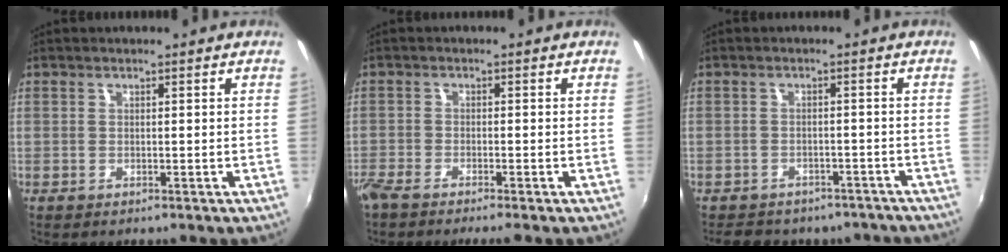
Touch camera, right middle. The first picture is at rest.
{"total": 4.3, "force": [-3.8, 0.1, 2.2], "torque": [-0.061, -0.018, -0.073]}
{"total": 12.1, "force": [-10.0, 5.4, 4.2], "torque": [-0.095, 0.000, -0.122]}